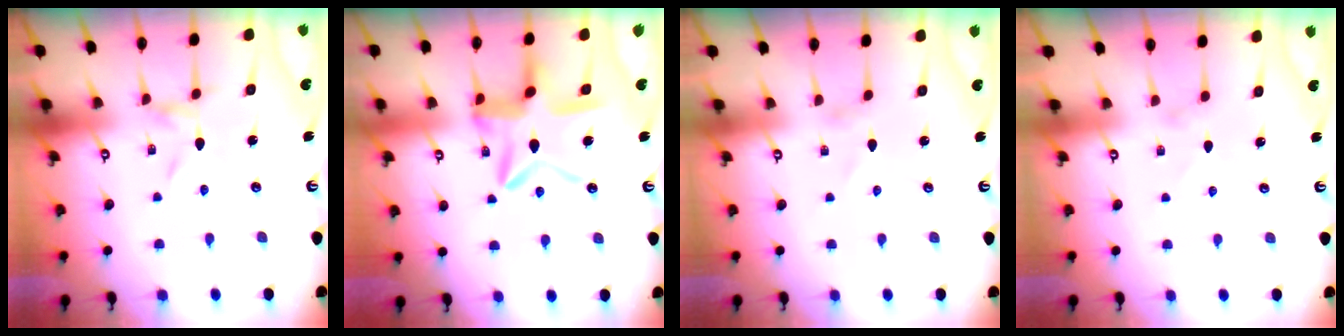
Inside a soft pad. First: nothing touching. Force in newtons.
{"total": 14.4, "press": 14.3, "slide": 1.3}
{"total": 1.4, "press": 1.4, "slide": 0.1}
{"total": 1.0, "press": 1.0, "slide": 0.3}